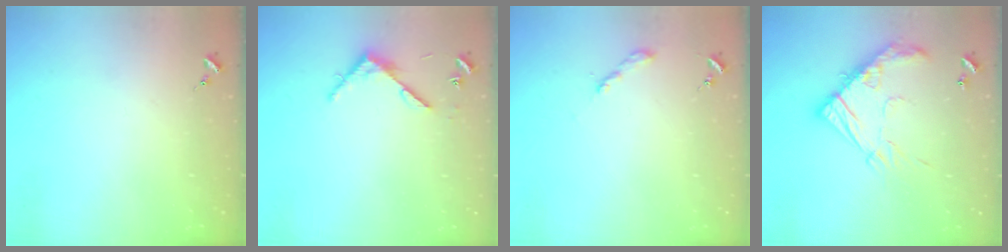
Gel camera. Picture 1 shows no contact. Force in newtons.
{"total": 5.0, "press": 5.0, "slide": 0.4}
{"total": 2.0, "press": 2.0, "slide": 0.2}
{"total": 17.6, "press": 17.6, "slide": 1.2}